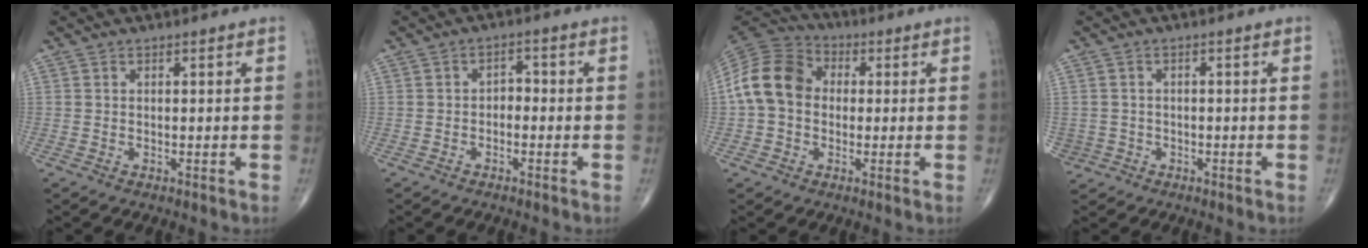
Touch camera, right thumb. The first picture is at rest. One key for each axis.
{"total": 2.4, "fx": -0.8, "fy": 1.6, "fz": 1.6, "tx": -0.010, "ty": 0.018, "tz": -0.021}
{"total": 12.2, "fx": 0.3, "fy": 9.7, "fz": 7.5, "tx": -0.134, "ty": 0.035, "tz": -0.007}
{"total": 2.9, "fx": -1.1, "fy": 2.7, "fz": 0.1, "tx": 0.011, "ty": 0.013, "tz": -0.018}